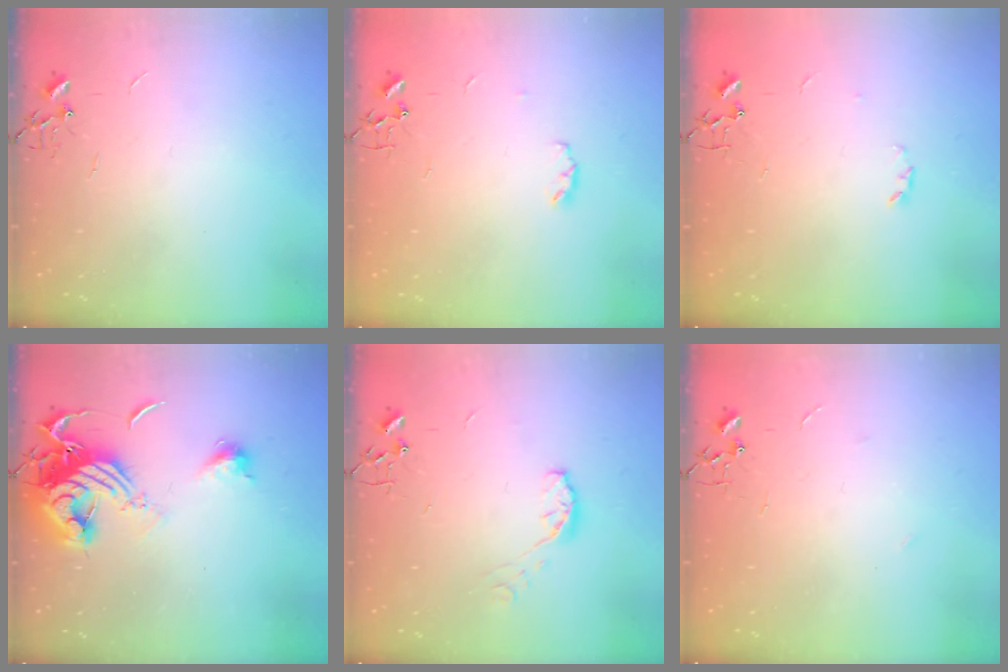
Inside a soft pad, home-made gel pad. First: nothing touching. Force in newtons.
{"total": 3.7, "press": 3.7, "slide": 0.6}
{"total": 2.8, "press": 2.7, "slide": 0.5}
{"total": 15.4, "press": 15.3, "slide": 1.6}
{"total": 7.0, "press": 7.0, "slide": 0.6}
{"total": 3.1, "press": 3.1, "slide": 0.3}